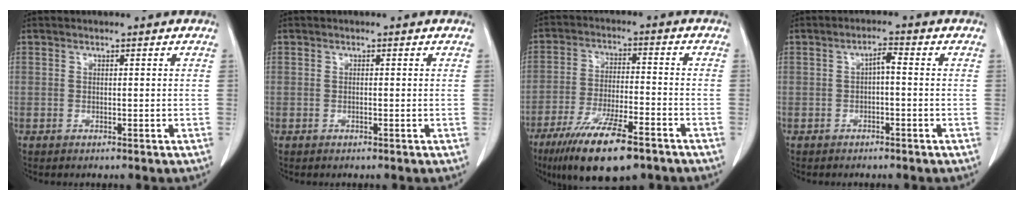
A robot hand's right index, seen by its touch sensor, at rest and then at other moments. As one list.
[{"total": 0.0}, {"total": 14.3, "force": [-9.7, 3.1, 10.1], "torque": [-0.188, -0.029, -0.166]}, {"total": 2.2, "force": [-0.3, 0.5, 2.1], "torque": [-0.036, 0.008, -0.004]}]